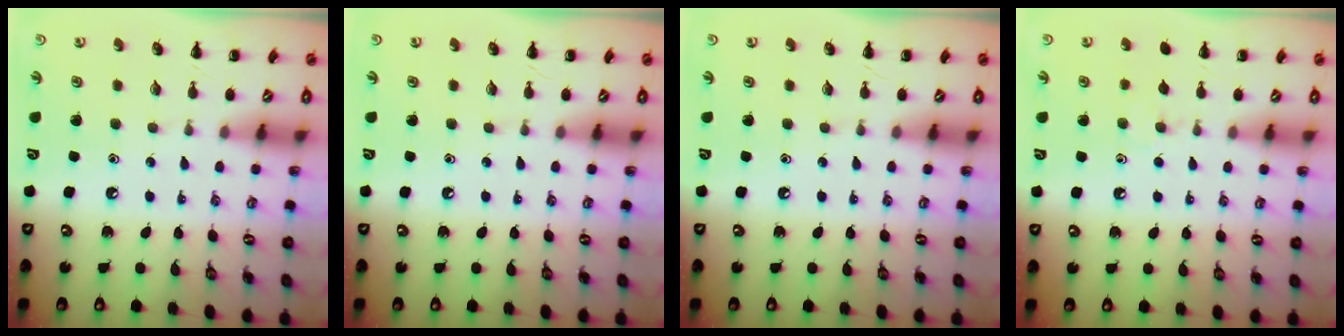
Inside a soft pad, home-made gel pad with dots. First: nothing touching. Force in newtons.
{"total": 0.0}
{"total": 0.0}
{"total": 4.6, "press": 4.4, "slide": 1.4}